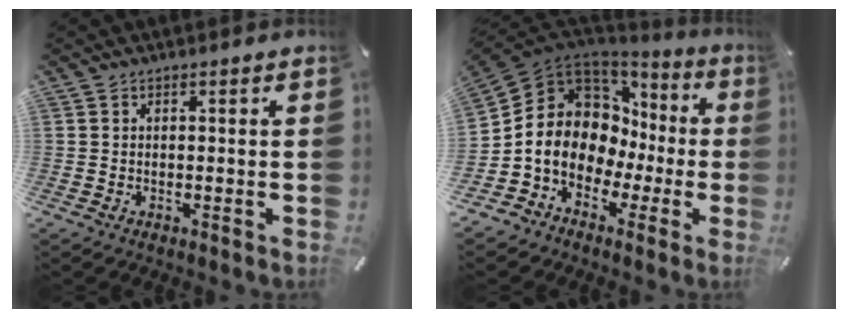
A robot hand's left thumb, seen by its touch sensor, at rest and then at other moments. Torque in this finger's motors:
{"motor_torque": [0.34, 2.29, 1.55, 1.22, 0.24]}